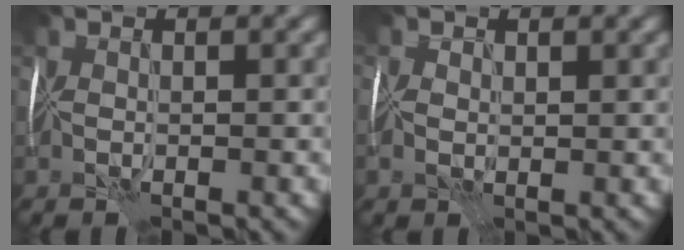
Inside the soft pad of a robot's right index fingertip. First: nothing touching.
{"total": 1.7, "force": [0.5, 1.4, 0.8], "torque": [-0.009, 0.010, 0.007]}